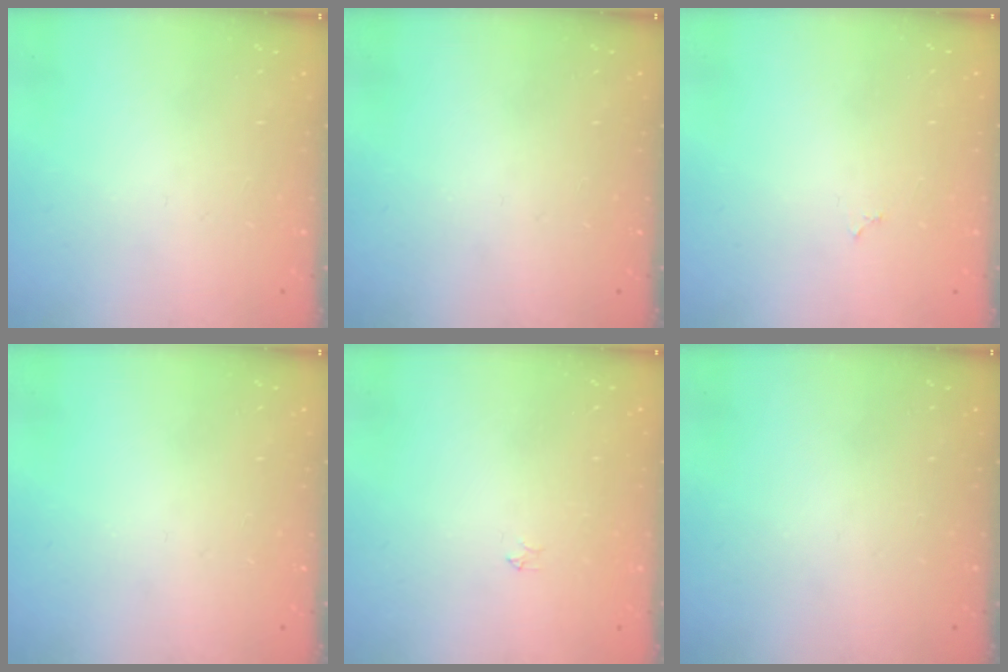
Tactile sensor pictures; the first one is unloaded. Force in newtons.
{"total": 0.0}
{"total": 1.8, "press": 1.8, "slide": 0.3}
{"total": 0.0}
{"total": 2.2, "press": 2.2, "slide": 0.3}
{"total": 0.0}